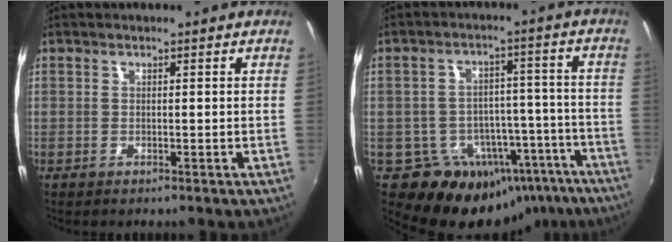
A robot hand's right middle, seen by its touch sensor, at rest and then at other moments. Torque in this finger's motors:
{"motor_torque": [0.98, -1.15, 0.13, 0.03]}